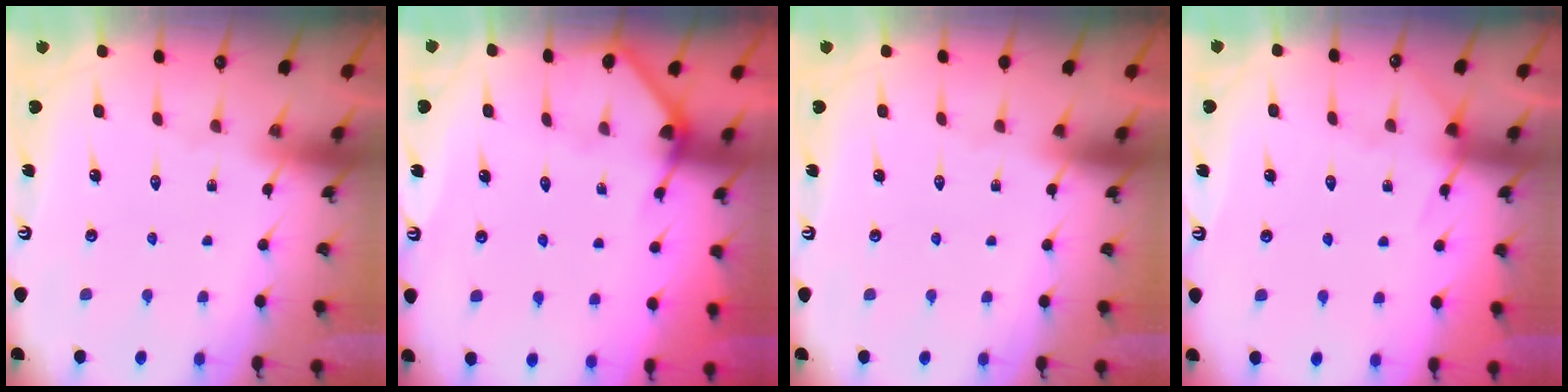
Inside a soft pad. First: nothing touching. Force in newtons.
{"total": 3.4, "press": 3.4, "slide": 0.3}
{"total": 0.0}
{"total": 4.7, "press": 4.6, "slide": 0.7}